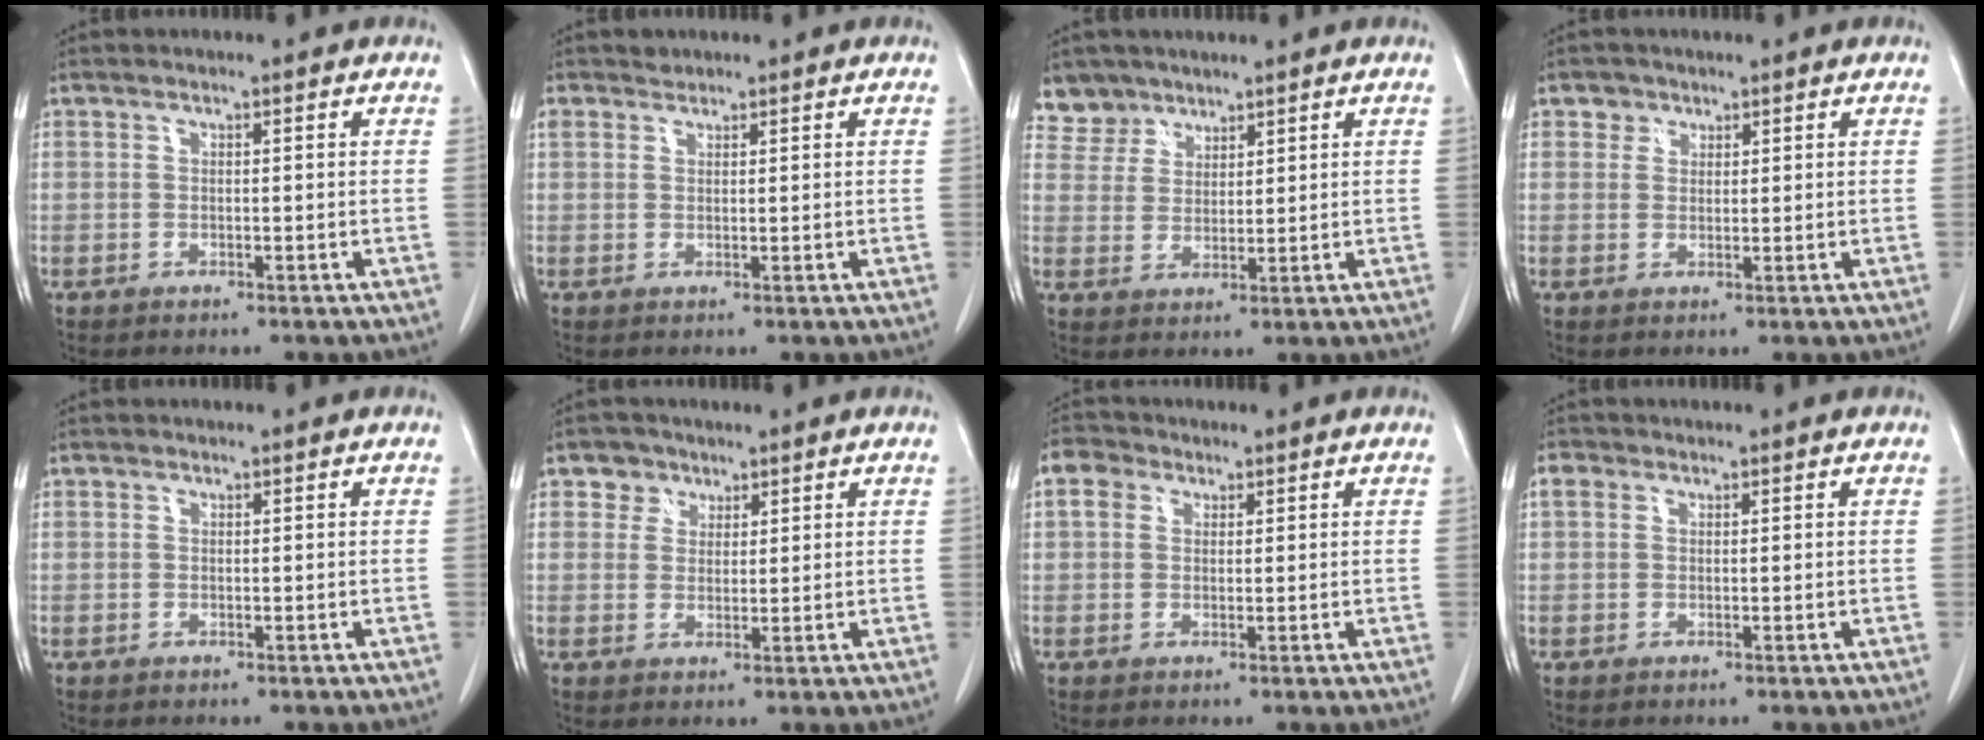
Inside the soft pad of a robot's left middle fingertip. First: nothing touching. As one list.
[{"total": 1.5, "force": [1.2, 0.8, -0.1], "torque": [-0.001, 0.011, 0.021]}, {"total": 4.5, "force": [3.6, 2.6, -0.5], "torque": [0.019, 0.001, 0.069]}, {"total": 1.9, "force": [1.1, 1.5, 0.2], "torque": [0.005, 0.000, 0.013]}, {"total": 0.0}, {"total": 3.2, "force": [1.9, 2.5, 0.3], "torque": [-0.003, 0.004, 0.027]}, {"total": 3.4, "force": [1.4, 2.8, 1.4], "torque": [-0.031, 0.017, 0.026]}, {"total": 1.5, "force": [0.6, 1.2, 0.5], "torque": [-0.009, 0.011, 0.008]}]